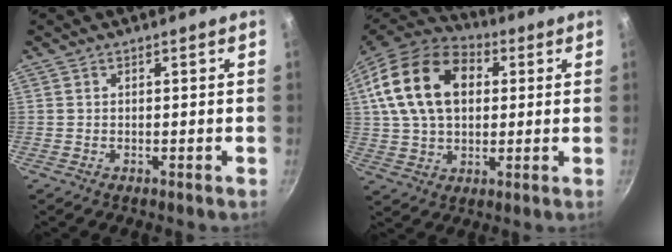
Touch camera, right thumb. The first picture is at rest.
{"total": 19.9, "force": [5.0, 13.4, 13.8], "torque": [-0.234, 0.016, 0.080]}